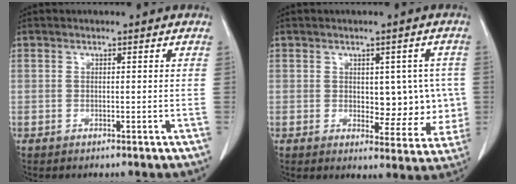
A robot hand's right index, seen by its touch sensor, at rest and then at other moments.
{"total": 7.2, "force": [0.3, 4.1, 5.9], "torque": [-0.051, 0.010, 0.016]}